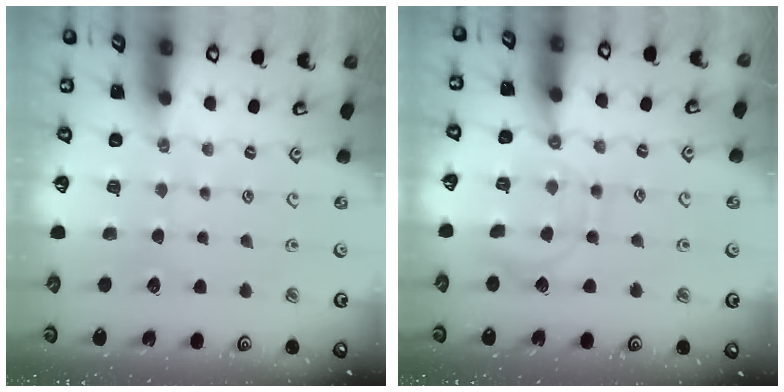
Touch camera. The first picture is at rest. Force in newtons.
{"total": 9.2, "press": 9.2, "slide": 0.8}